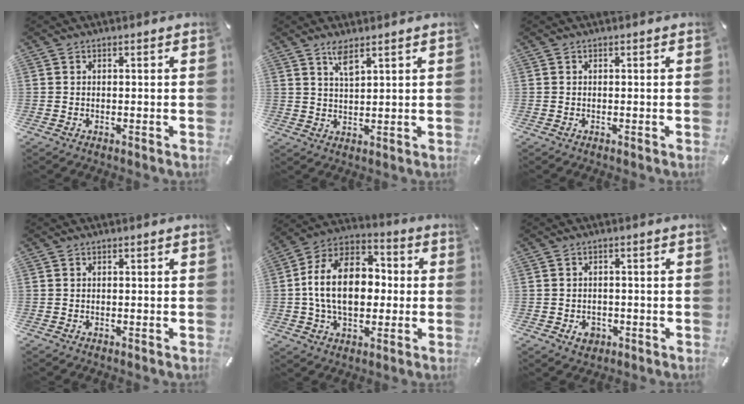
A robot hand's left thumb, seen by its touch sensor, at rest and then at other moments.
{"total": 4.0, "force": [3.0, 0.9, 2.5], "torque": [-0.056, -0.007, 0.053]}
{"total": 0.0}
{"total": 0.0}
{"total": 17.4, "force": [-0.6, 12.2, 12.4], "torque": [-0.243, 0.018, -0.016]}
{"total": 3.8, "force": [-1.4, 3.1, 1.7], "torque": [-0.018, 0.003, -0.026]}